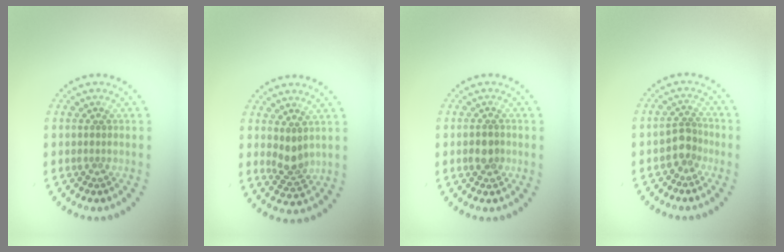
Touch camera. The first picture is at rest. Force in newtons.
{"total": 2.1, "press": 2.0, "slide": 0.8}
{"total": 1.7, "press": 1.6, "slide": 0.5}
{"total": 2.0, "press": 1.7, "slide": 1.1}